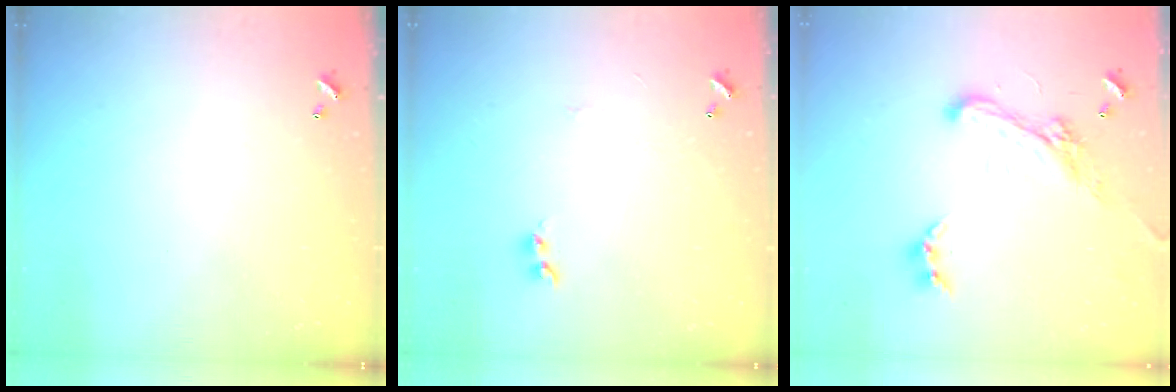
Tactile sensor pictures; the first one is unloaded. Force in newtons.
{"total": 3.2, "press": 3.2, "slide": 0.6}
{"total": 5.2, "press": 4.9, "slide": 1.6}